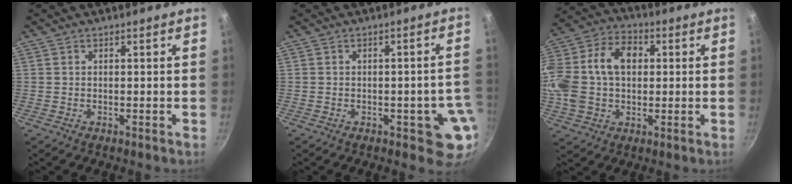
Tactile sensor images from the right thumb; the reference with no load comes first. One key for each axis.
{"total": 6.9, "fx": -1.9, "fy": 3.2, "fz": 5.8, "tx": -0.026, "ty": 0.016, "tz": -0.020}
{"total": 19.5, "fx": 2.2, "fy": 13.7, "fz": 13.7, "tx": -0.268, "ty": 0.036, "tz": 0.028}